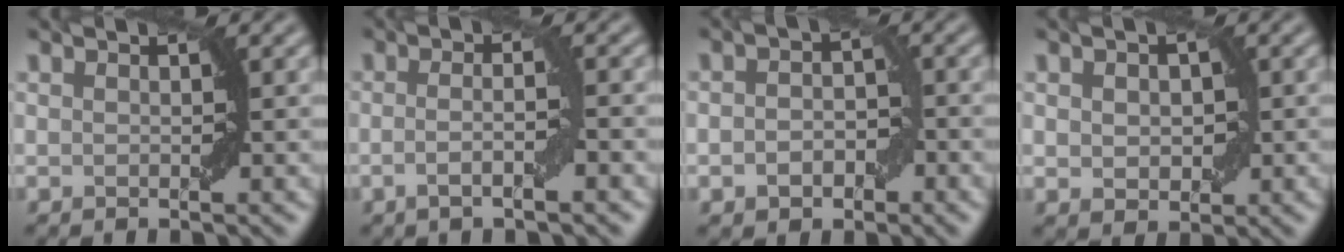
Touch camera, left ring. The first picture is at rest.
{"total": 2.9, "force": [-0.7, 0.6, 2.7], "torque": [-0.039, 0.000, -0.016]}
{"total": 3.1, "force": [-0.9, 2.1, 2.0], "torque": [-0.025, -0.001, -0.017]}
{"total": 2.5, "force": [0.1, 1.8, 1.7], "torque": [-0.026, 0.000, 0.003]}